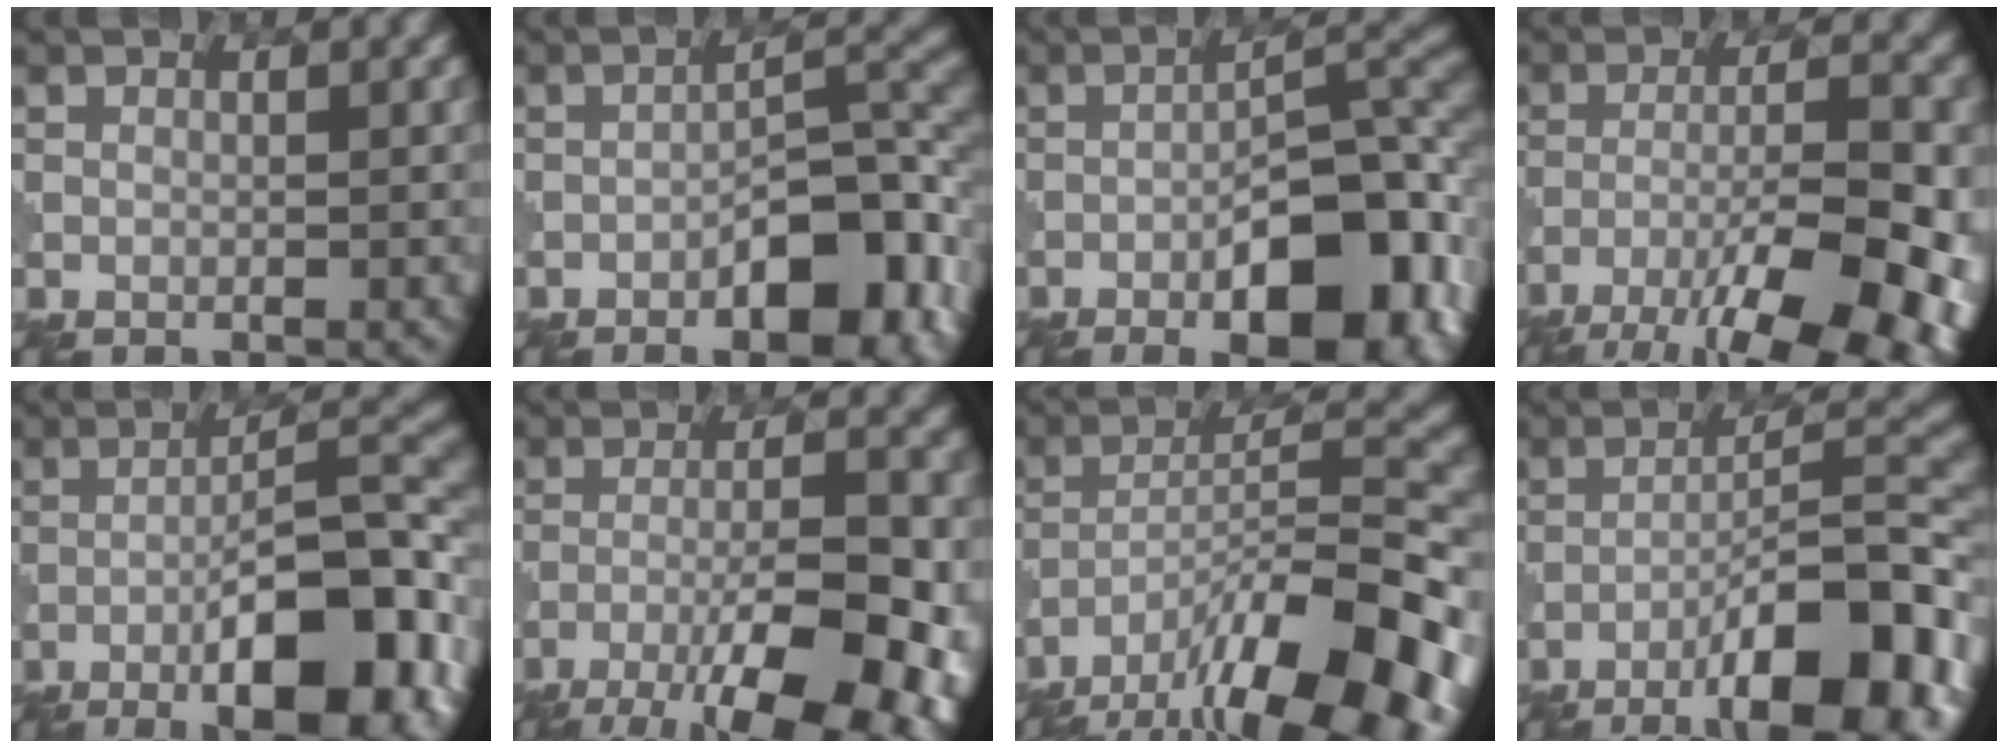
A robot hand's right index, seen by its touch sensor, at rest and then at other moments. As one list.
[{"total": 9.5, "force": [-4.6, 3.5, 7.5], "torque": [-0.099, 0.017, -0.072]}, {"total": 13.0, "force": [-5.8, 4.9, 10.6], "torque": [-0.143, 0.005, -0.087]}, {"total": 14.5, "force": [-8.2, 4.4, 11.1], "torque": [-0.178, -0.008, -0.118]}, {"total": 12.6, "force": [-6.0, 3.4, 10.5], "torque": [-0.152, 0.010, -0.091]}, {"total": 13.1, "force": [-7.1, 3.9, 10.3], "torque": [-0.168, -0.002, -0.110]}, {"total": 15.0, "force": [-10.1, 3.7, 10.4], "torque": [-0.179, 0.004, -0.169]}, {"total": 11.8, "force": [-6.8, 2.4, 9.3], "torque": [-0.140, 0.019, -0.110]}]